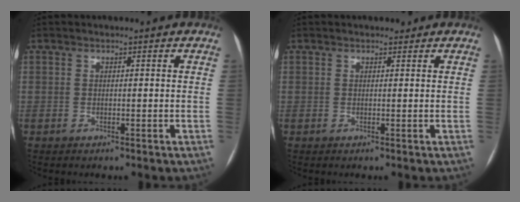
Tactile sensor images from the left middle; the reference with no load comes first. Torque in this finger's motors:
{"motor_torque": [-0.01, 0.01, 0.00, 0.00]}